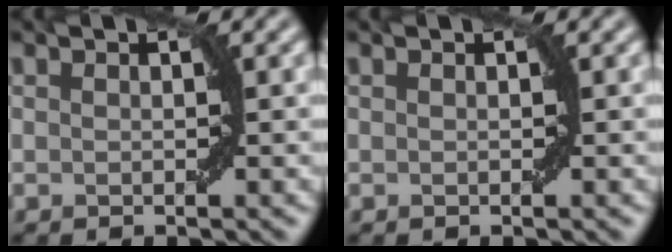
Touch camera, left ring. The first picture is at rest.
{"total": 0.0}